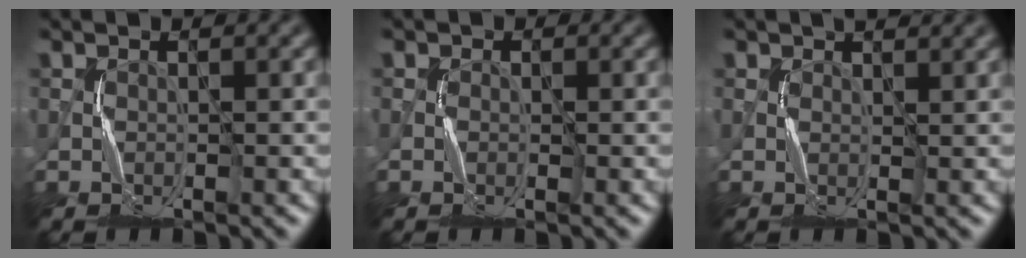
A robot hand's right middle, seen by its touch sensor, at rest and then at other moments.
{"total": 1.0, "force": [0.1, 0.9, 0.4], "torque": [-0.002, -0.001, -0.003]}
{"total": 1.8, "force": [1.4, 0.6, 1.0], "torque": [-0.013, -0.002, 0.021]}